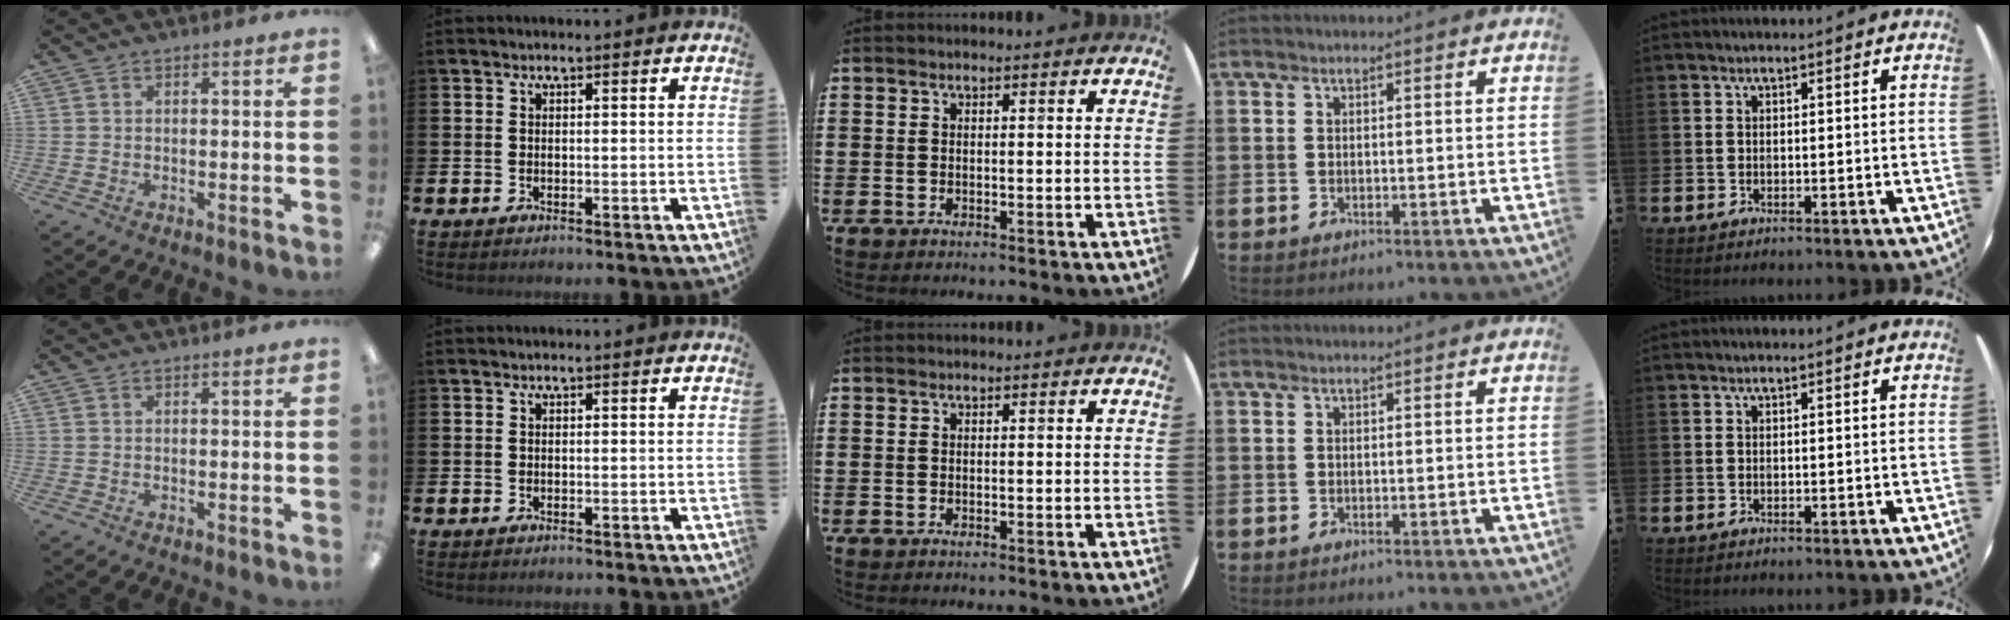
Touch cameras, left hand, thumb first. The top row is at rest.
{}